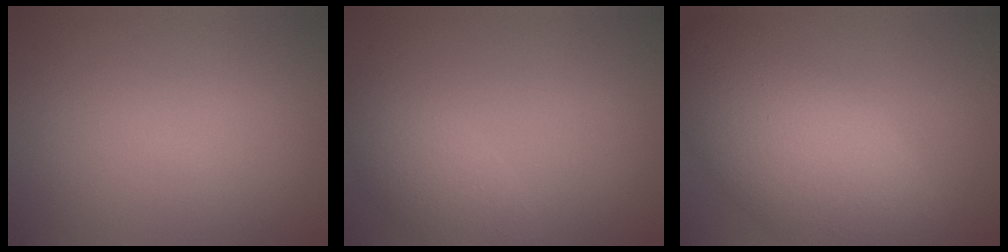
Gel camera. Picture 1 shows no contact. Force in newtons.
{"total": 3.0, "press": 2.9, "slide": 0.4}
{"total": 10.9, "press": 10.9, "slide": 0.8}